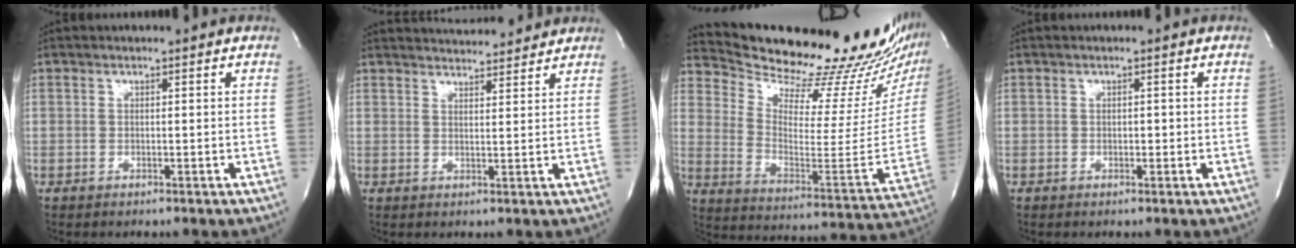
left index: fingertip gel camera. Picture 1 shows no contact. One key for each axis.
{"total": 8.1, "fx": 7.8, "fy": 0.9, "fz": 1.7, "tx": -0.028, "ty": 0.011, "tz": 0.102}
{"total": 26.8, "fx": 24.2, "fy": 2.2, "fz": 11.4, "tx": -0.176, "ty": -0.109, "tz": 0.324}
{"total": 0.6, "fx": -0.4, "fy": 0.4, "fz": 0.2, "tx": 0.002, "ty": -0.001, "tz": -0.010}